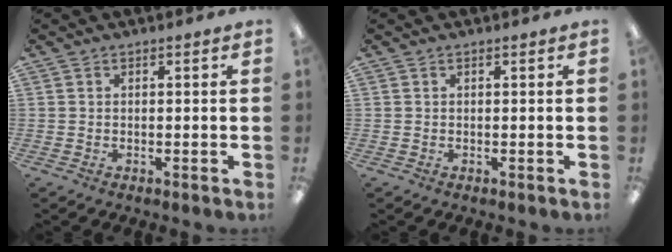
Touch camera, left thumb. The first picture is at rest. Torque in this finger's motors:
{"motor_torque": [-0.01, 0.01, 0.04, -0.06, 0.00]}